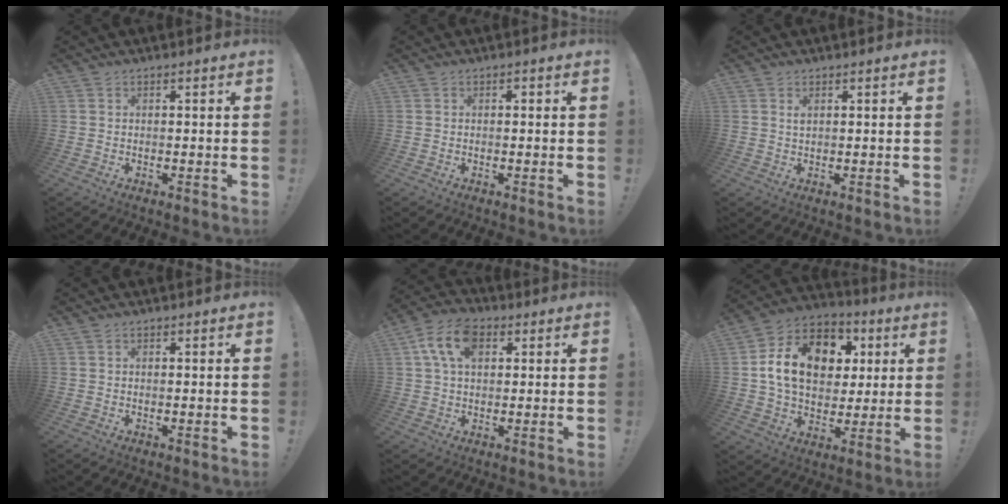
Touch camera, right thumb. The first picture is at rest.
{"total": 0.6, "force": [-0.5, 0.4, 0.1], "torque": [-0.005, 0.005, -0.008]}
{"total": 1.1, "force": [0.5, 0.5, 0.9], "torque": [-0.018, -0.001, 0.010]}
{"total": 0.0}
{"total": 10.7, "force": [3.7, 6.7, 7.4], "torque": [-0.146, 0.010, 0.073]}
{"total": 18.8, "force": [4.8, 13.7, 11.9], "torque": [-0.170, -0.005, 0.094]}